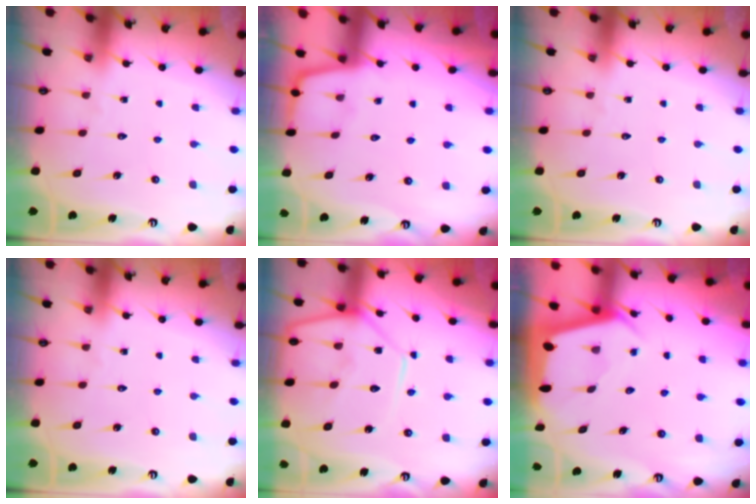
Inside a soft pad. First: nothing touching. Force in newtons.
{"total": 1.4, "press": 1.3, "slide": 0.3}
{"total": 0.0}
{"total": 0.0}
{"total": 11.4, "press": 11.4, "slide": 1.1}
{"total": 2.9, "press": 2.9, "slide": 0.2}